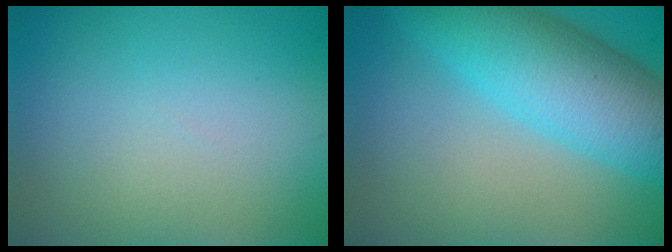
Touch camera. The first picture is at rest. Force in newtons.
{"total": 9.1, "press": 9.1, "slide": 0.1}